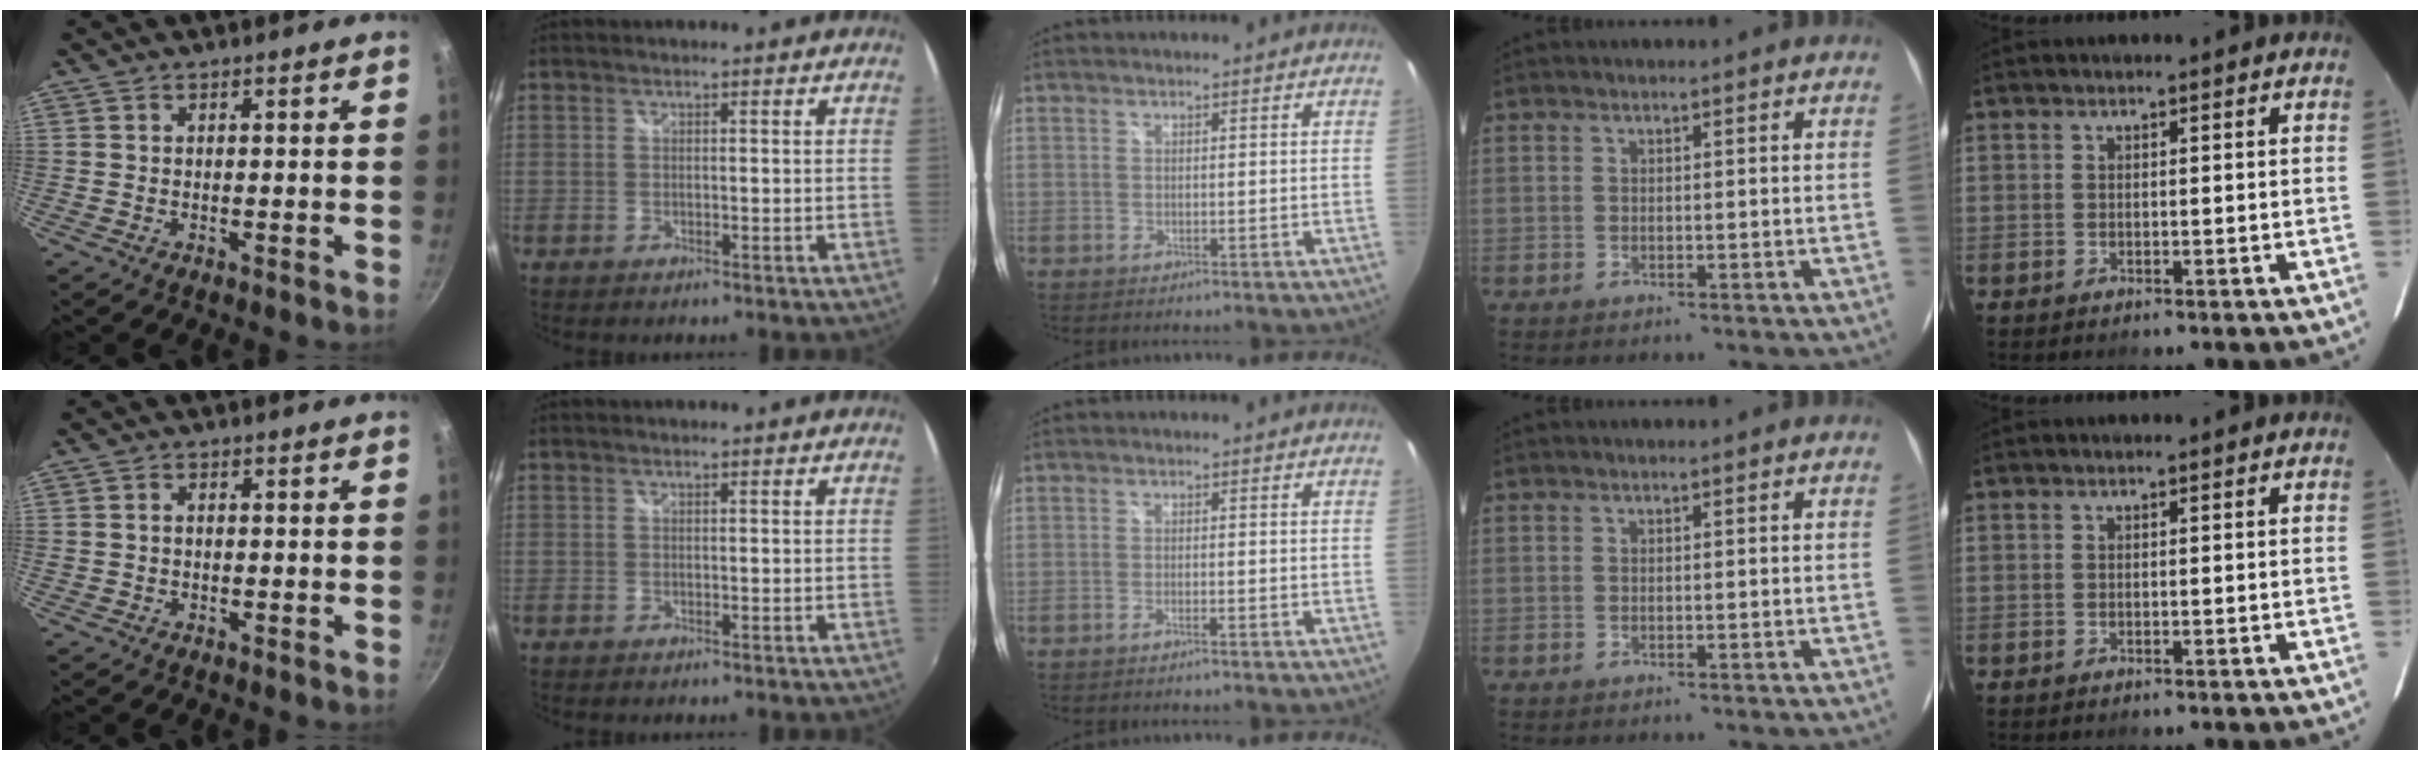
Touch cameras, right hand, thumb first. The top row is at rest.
{"thumb": {"total": 1.1, "force": [-0.1, 0.9, 0.6], "torque": [-0.011, 0.006, 0.000]}, "middle": {"total": 1.4, "force": [-1.2, 0.0, 0.6], "torque": [-0.017, -0.001, -0.022]}}